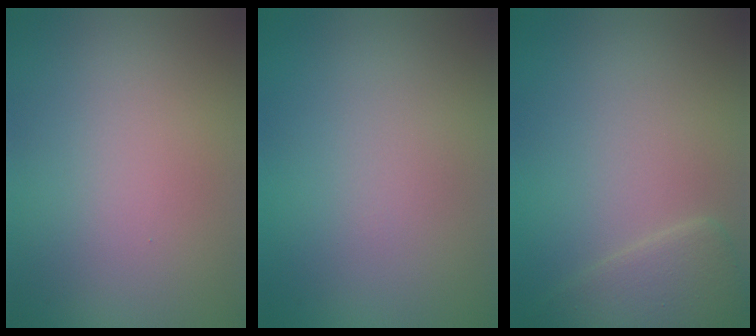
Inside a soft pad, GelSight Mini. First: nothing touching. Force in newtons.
{"total": 0.0}
{"total": 3.0, "press": 2.9, "slide": 0.2}